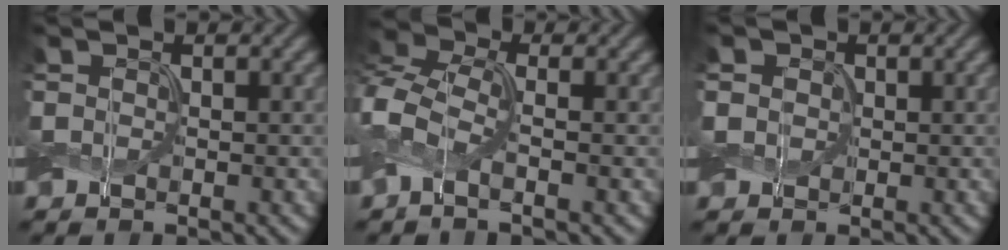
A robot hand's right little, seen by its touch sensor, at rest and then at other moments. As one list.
[{"total": 4.0, "force": [-1.4, 1.9, 3.1], "torque": [-0.080, 0.011, -0.046]}, {"total": 2.1, "force": [0.4, 1.8, 1.0], "torque": [-0.030, 0.007, 0.005]}]